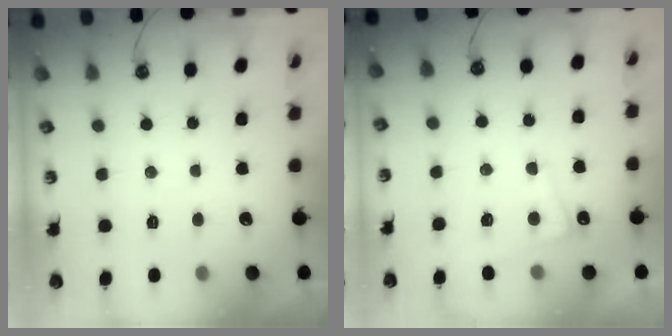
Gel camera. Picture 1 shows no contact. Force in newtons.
{"total": 1.6, "press": 1.5, "slide": 0.4}